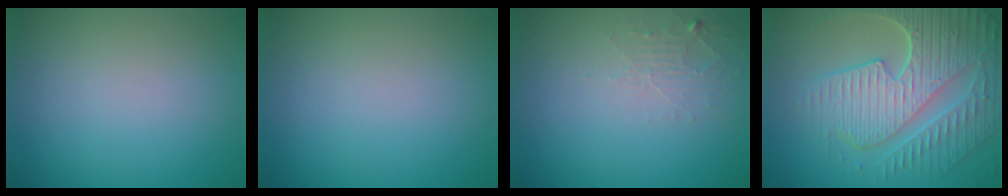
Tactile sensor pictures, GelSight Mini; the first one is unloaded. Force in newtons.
{"total": 0.0}
{"total": 1.7, "press": 1.7, "slide": 0.3}
{"total": 8.9, "press": 6.4, "slide": 6.1}